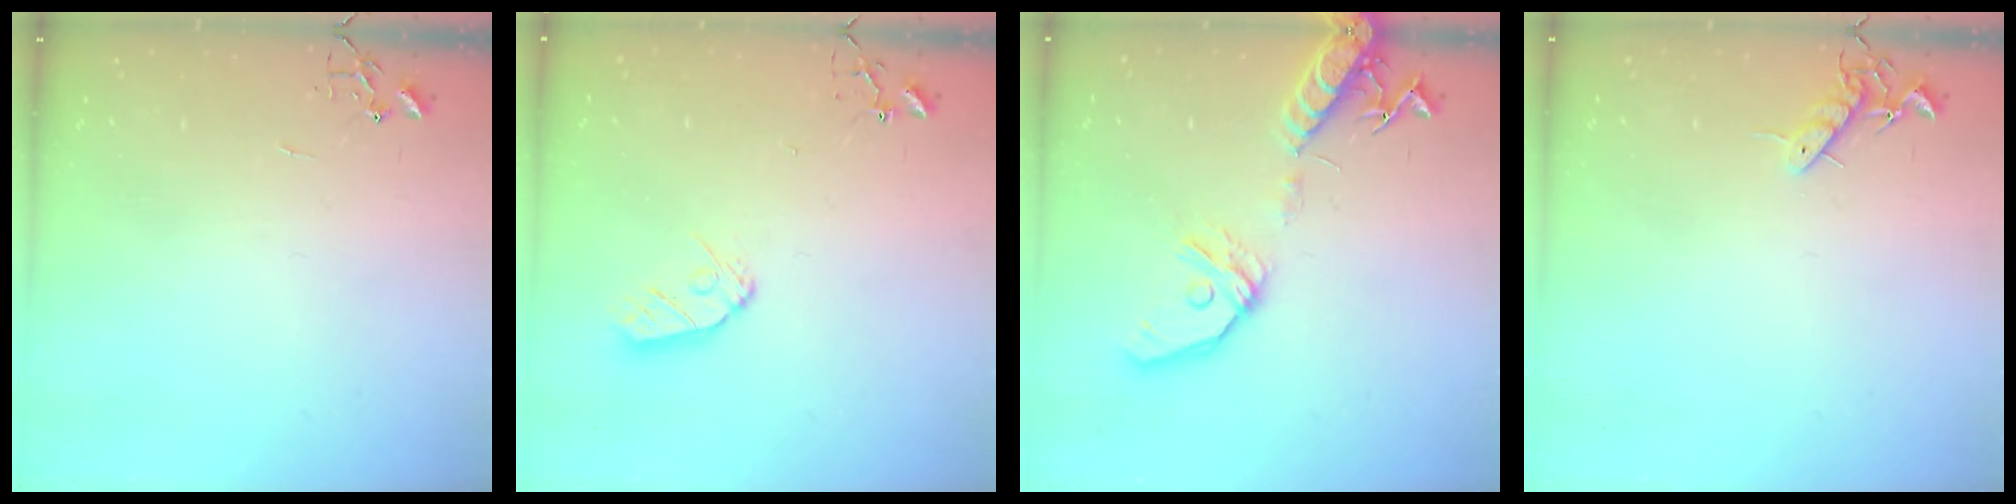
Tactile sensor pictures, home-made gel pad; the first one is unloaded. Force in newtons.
{"total": 8.6, "press": 8.5, "slide": 0.7}
{"total": 15.4, "press": 15.2, "slide": 2.8}
{"total": 7.4, "press": 7.4, "slide": 0.9}